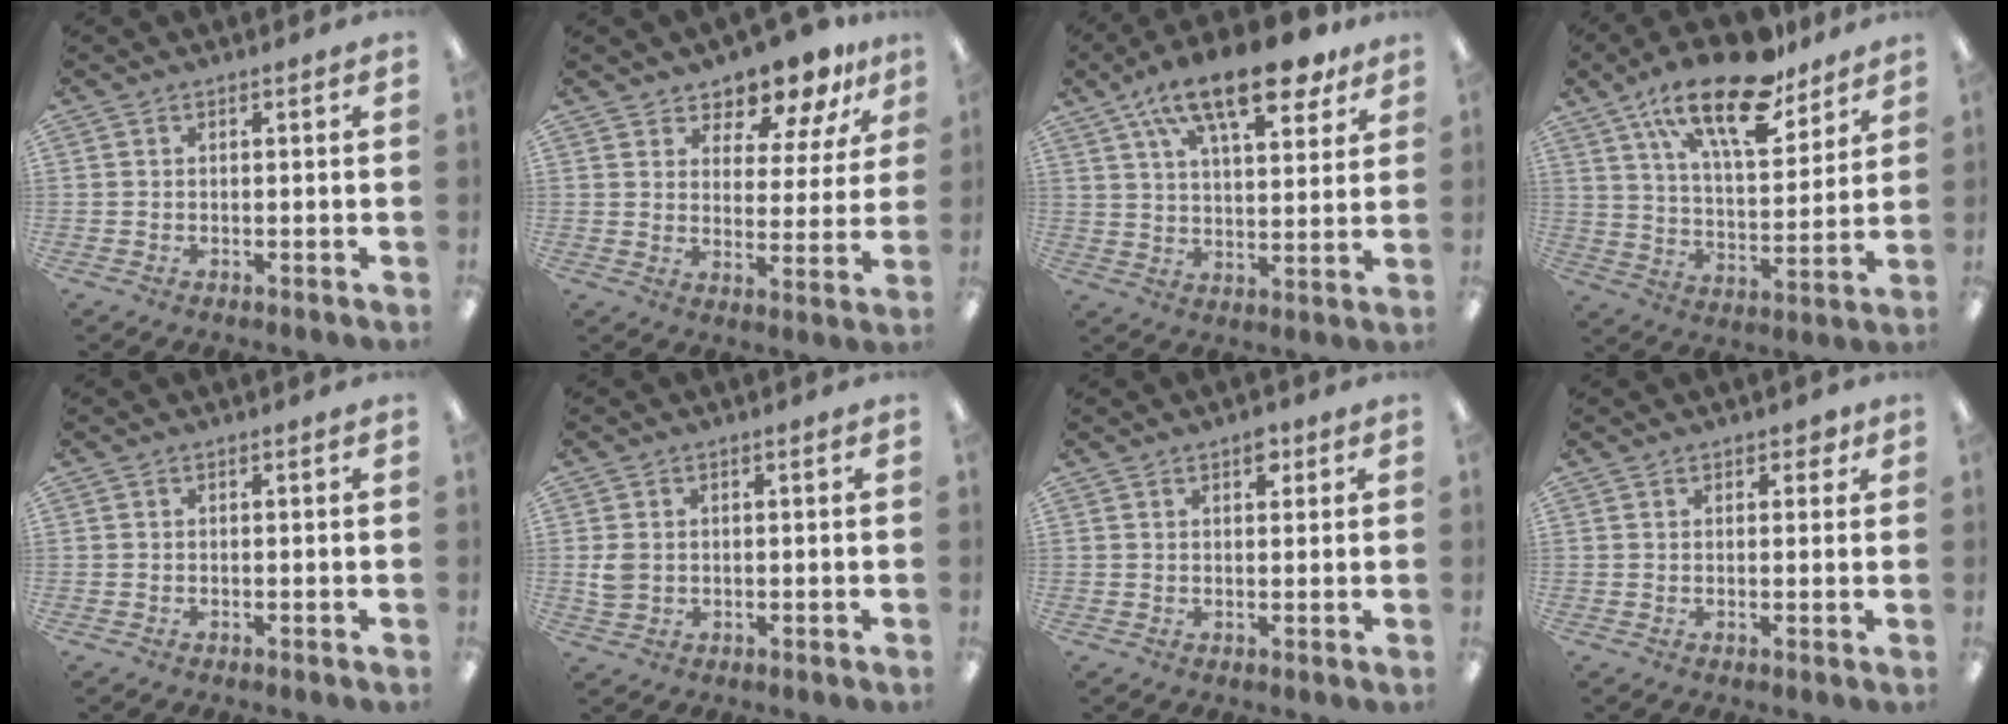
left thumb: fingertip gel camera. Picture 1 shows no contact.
{"total": 9.9, "force": [9.1, 3.1, 2.2], "torque": [-0.038, -0.075, 0.164]}
{"total": 17.9, "force": [11.5, 6.8, 11.9], "torque": [-0.195, -0.047, 0.191]}
{"total": 21.0, "force": [14.7, 7.9, 12.8], "torque": [-0.215, -0.078, 0.248]}
{"total": 0.0}
{"total": 3.3, "force": [0.3, 2.7, 1.8], "torque": [-0.027, 0.003, 0.005]}
{"total": 3.4, "force": [2.2, 1.8, 1.9], "torque": [-0.009, -0.009, 0.032]}
{"total": 2.3, "force": [1.6, 1.4, 0.9], "torque": [-0.003, -0.002, 0.025]}